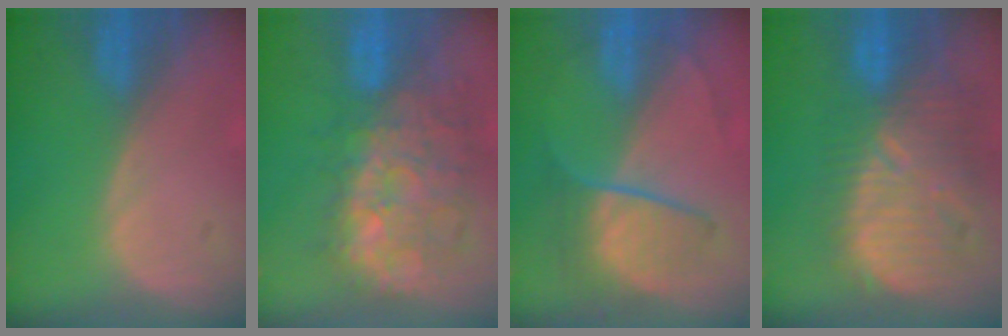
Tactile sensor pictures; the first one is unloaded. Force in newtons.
{"total": 10.9, "press": 10.2, "slide": 3.8}
{"total": 6.4, "press": 6.4, "slide": 0.8}
{"total": 12.6, "press": 11.2, "slide": 5.8}